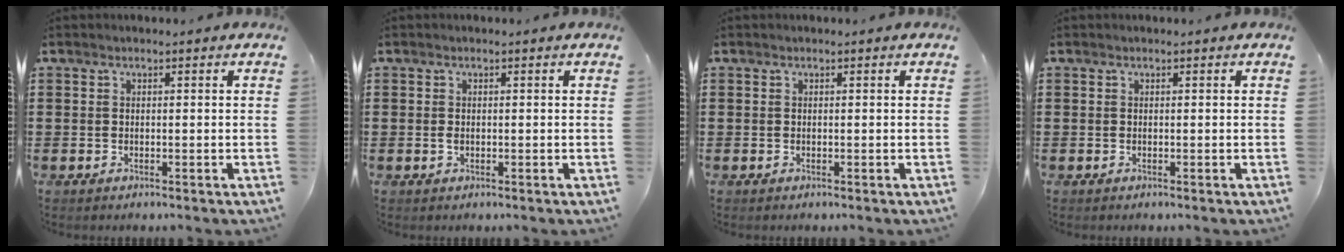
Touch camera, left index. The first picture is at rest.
{"total": 0.8, "force": [-0.1, 0.4, 0.6], "torque": [-0.015, 0.001, -0.003]}
{"total": 0.0}
{"total": 0.0}